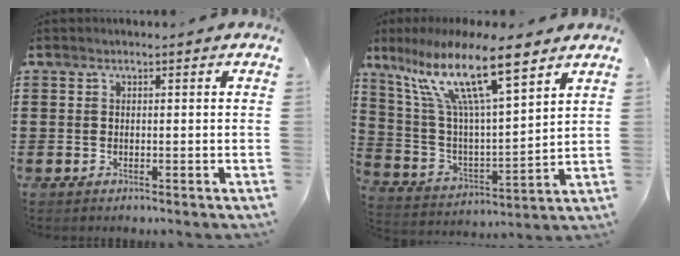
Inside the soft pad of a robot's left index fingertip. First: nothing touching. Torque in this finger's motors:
{"motor_torque": [1.76, -0.38, 1.05, 0.21]}